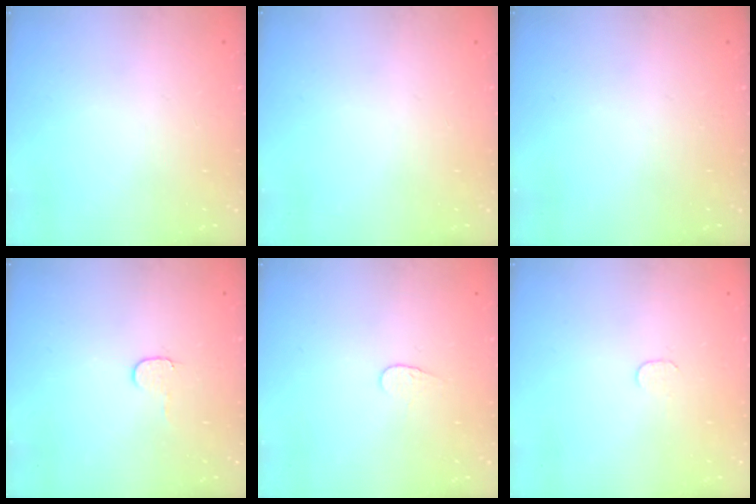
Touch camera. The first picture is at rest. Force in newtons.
{"total": 0.0}
{"total": 0.0}
{"total": 4.4, "press": 4.4, "slide": 0.3}
{"total": 4.3, "press": 4.3, "slide": 0.3}
{"total": 3.1, "press": 3.1, "slide": 0.3}